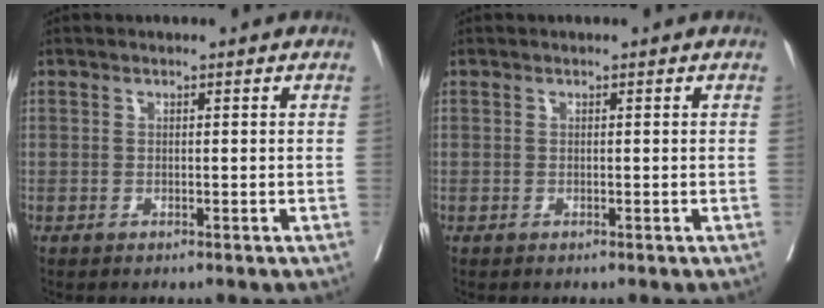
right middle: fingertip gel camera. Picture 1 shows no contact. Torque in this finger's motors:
{"motor_torque": [0.00, 0.00, 0.00, 0.00]}